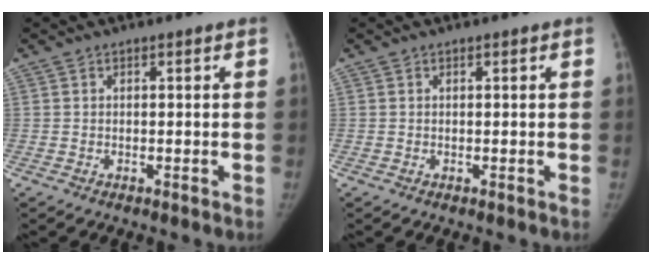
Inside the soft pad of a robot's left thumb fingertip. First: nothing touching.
{"total": 0.0}